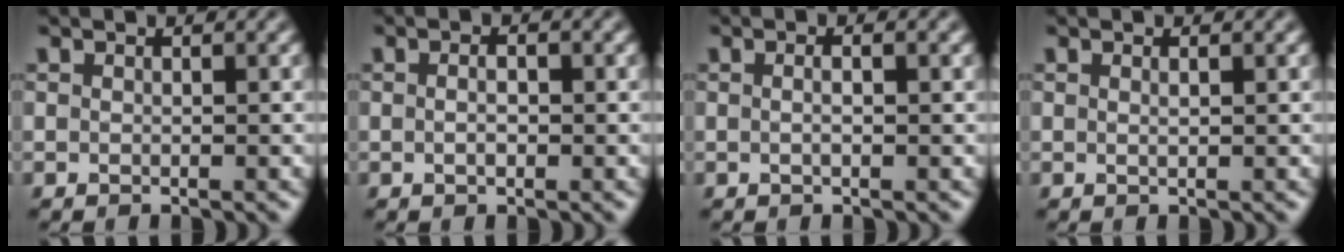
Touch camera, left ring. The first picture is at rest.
{"total": 1.6, "force": [0.0, 0.8, 1.4], "torque": [-0.017, -0.005, -0.008]}
{"total": 2.3, "force": [0.7, 0.9, 1.9], "torque": [-0.016, -0.001, -0.011]}
{"total": 0.7, "force": [0.3, 0.2, 0.6], "torque": [-0.009, 0.001, 0.002]}